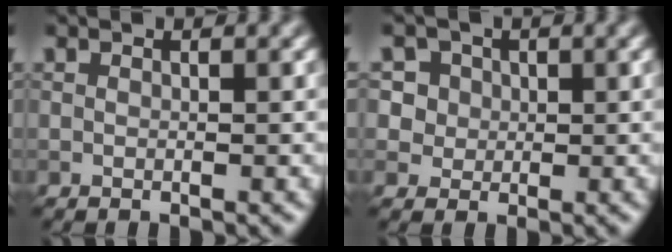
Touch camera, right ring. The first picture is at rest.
{"total": 5.9, "force": [2.6, 4.8, 2.2], "torque": [-0.028, 0.018, 0.027]}